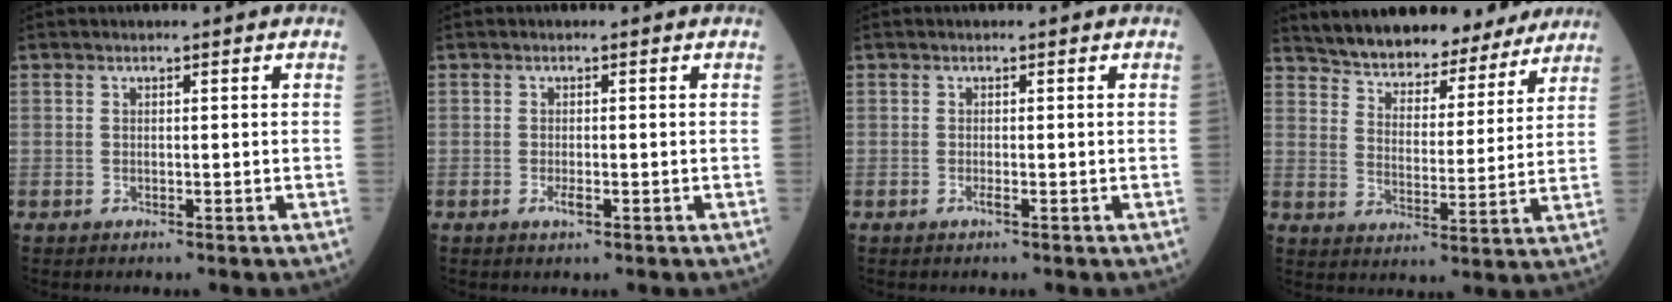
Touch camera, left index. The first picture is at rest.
{"total": 1.3, "force": [-0.7, 0.3, 1.0], "torque": [-0.021, -0.002, -0.010]}
{"total": 0.5, "force": [-0.4, -0.1, 0.4], "torque": [-0.006, -0.001, -0.007]}
{"total": 17.0, "force": [15.6, 4.6, 4.6], "torque": [-0.060, 0.005, 0.219]}